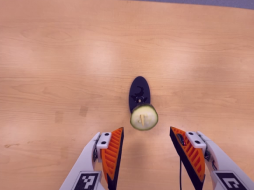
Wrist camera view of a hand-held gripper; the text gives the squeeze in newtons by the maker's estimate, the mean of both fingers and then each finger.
{"total": 0.0}